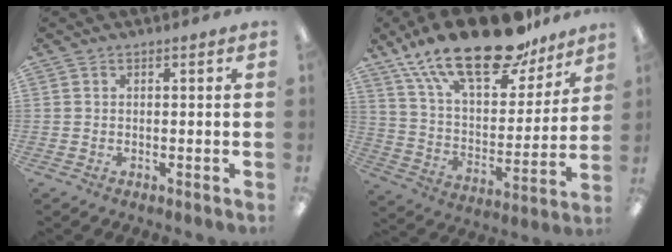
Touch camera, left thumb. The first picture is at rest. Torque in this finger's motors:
{"motor_torque": [0.67, 0.29, 1.58, -1.19, 0.15]}